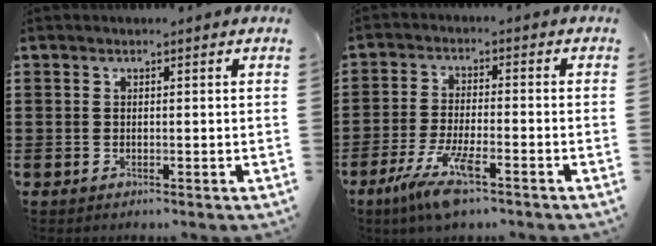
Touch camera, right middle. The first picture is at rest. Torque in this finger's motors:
{"motor_torque": [1.42, -0.72, 0.31, 0.10]}